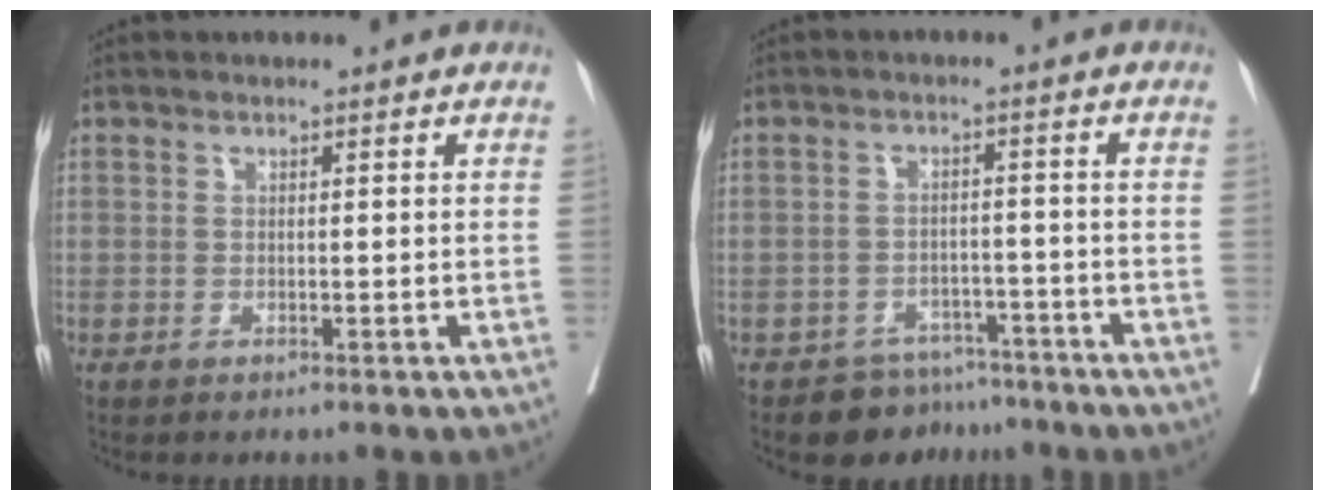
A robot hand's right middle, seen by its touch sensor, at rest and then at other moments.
{"total": 5.7, "force": [-4.9, 2.9, -0.2], "torque": [0.016, 0.015, -0.073]}